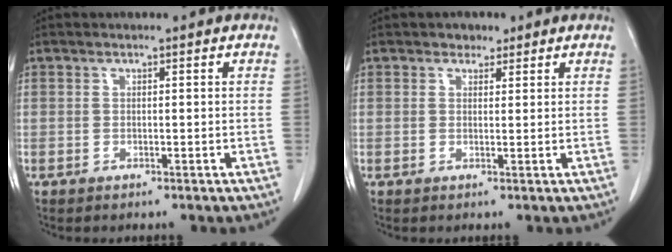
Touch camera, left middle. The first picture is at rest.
{"total": 1.8, "force": [1.2, 1.2, 0.3], "torque": [-0.004, 0.000, 0.016]}